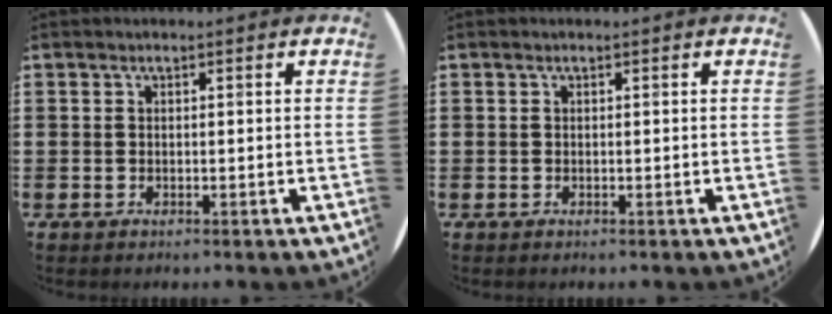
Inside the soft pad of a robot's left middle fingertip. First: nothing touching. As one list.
[{"total": 0.0}]